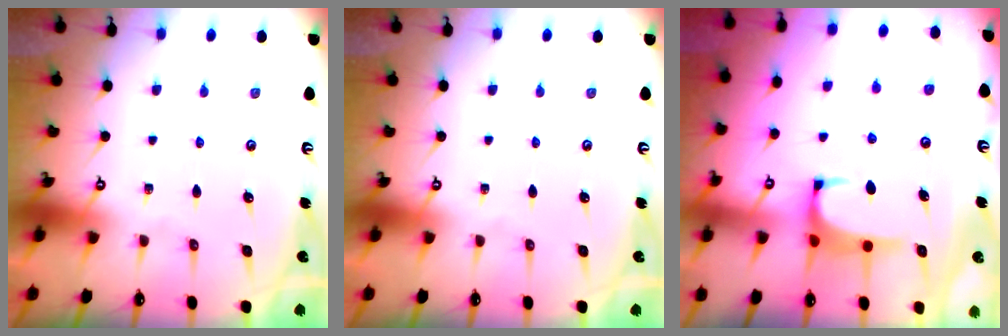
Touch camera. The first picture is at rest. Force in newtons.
{"total": 0.0}
{"total": 1.0, "press": 0.8, "slide": 0.4}